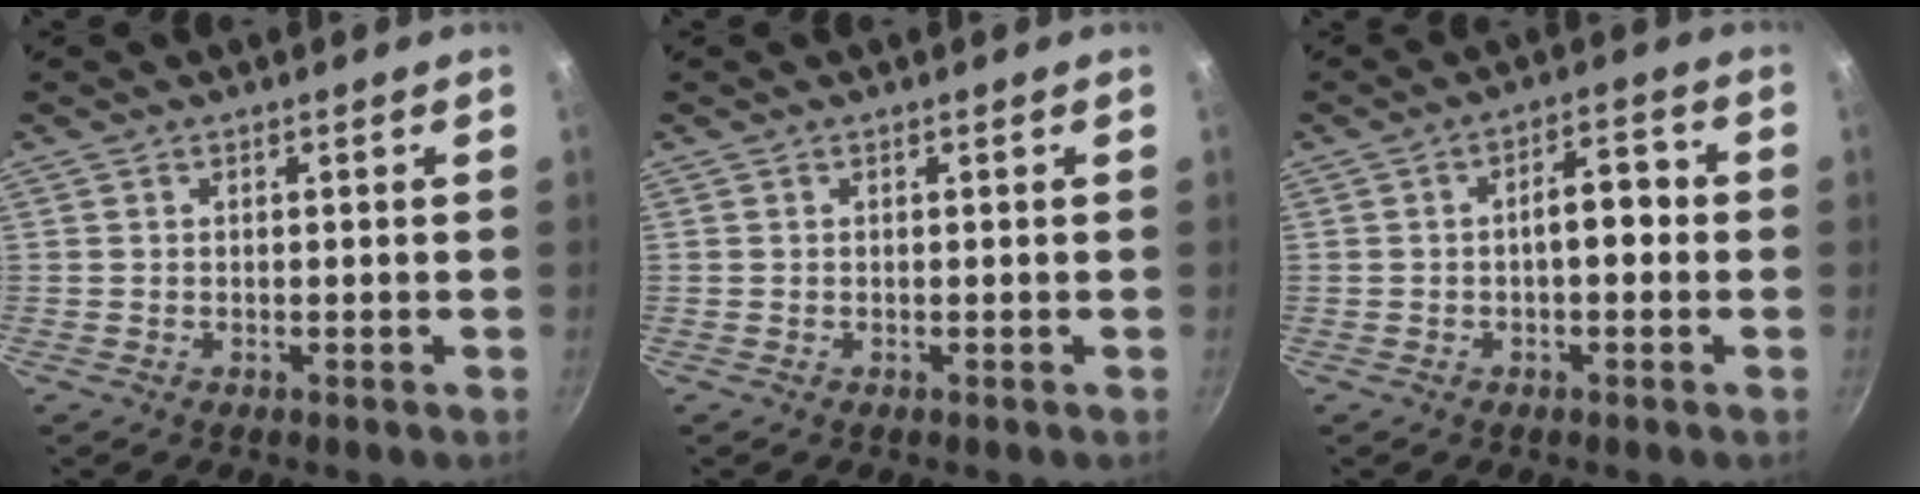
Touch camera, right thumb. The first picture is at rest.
{"total": 0.0}
{"total": 6.0, "force": [-0.6, 2.9, 5.2], "torque": [-0.057, 0.028, -0.015]}